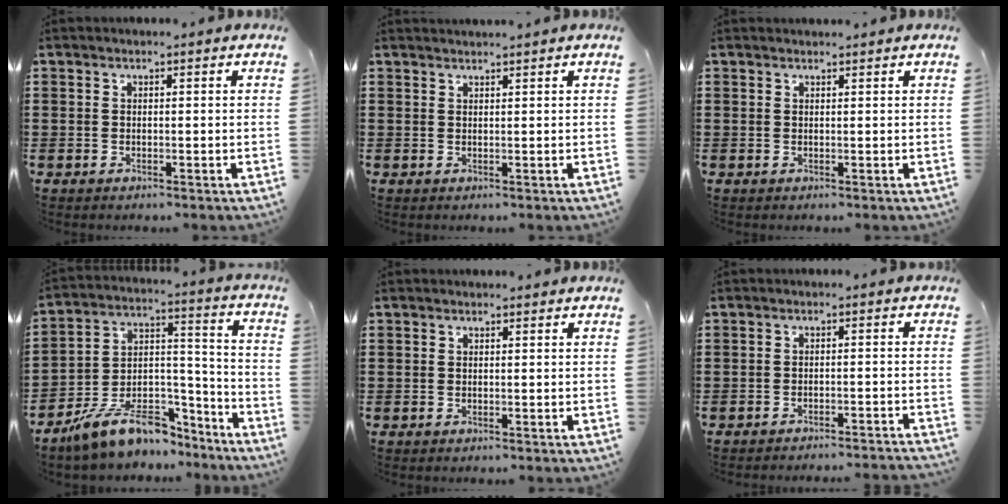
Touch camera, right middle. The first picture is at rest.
{"total": 1.2, "force": [1.2, -0.3, 0.1], "torque": [-0.002, -0.003, 0.023]}
{"total": 0.8, "force": [0.8, -0.1, 0.0], "torque": [-0.001, -0.001, 0.016]}
{"total": 9.9, "force": [-8.2, 4.1, 3.8], "torque": [-0.080, 0.019, -0.157]}
{"total": 0.0}
{"total": 2.0, "force": [-2.0, -0.3, 0.2], "torque": [-0.004, 0.004, -0.041]}